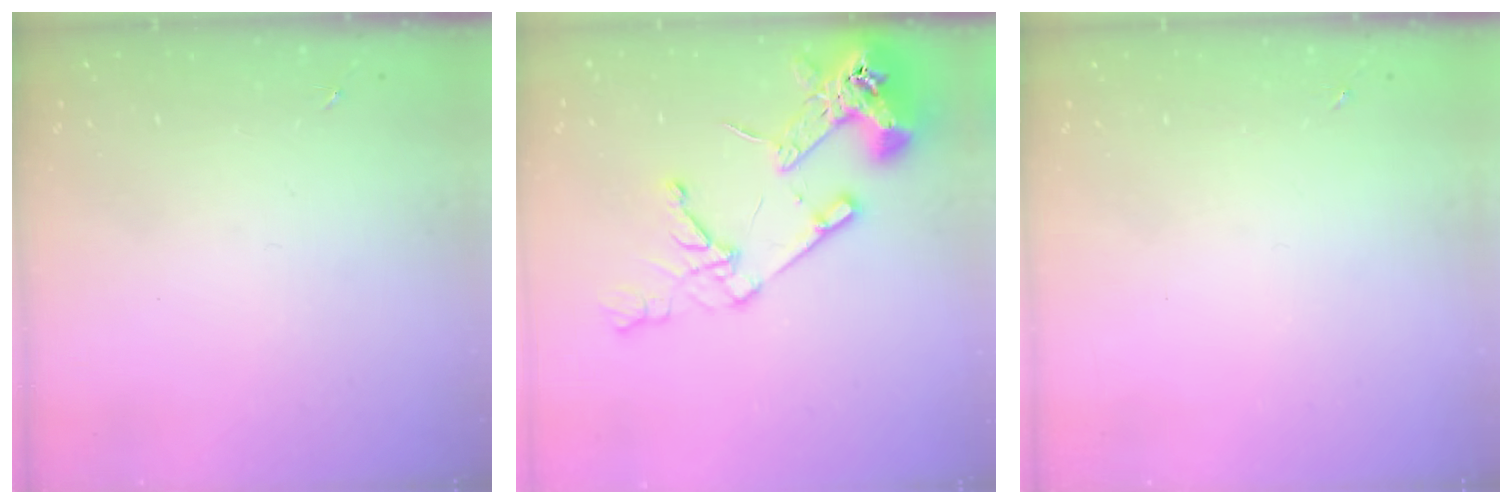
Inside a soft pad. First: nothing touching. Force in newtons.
{"total": 16.6, "press": 16.5, "slide": 2.0}
{"total": 0.0}